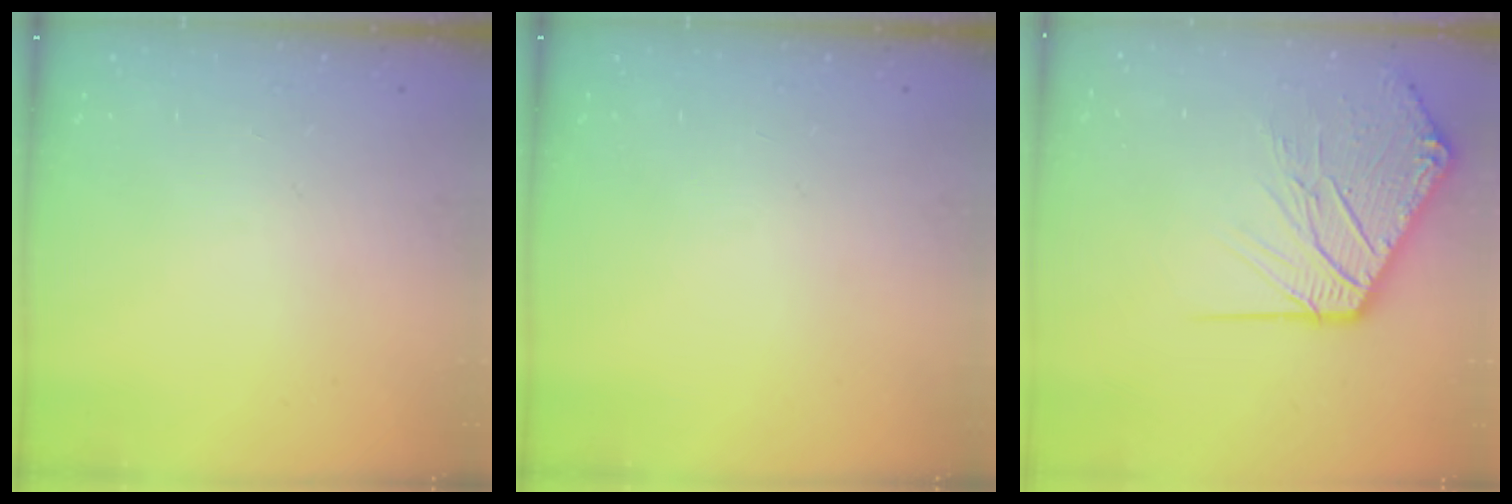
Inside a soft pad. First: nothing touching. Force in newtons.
{"total": 0.0}
{"total": 12.8, "press": 12.6, "slide": 1.9}